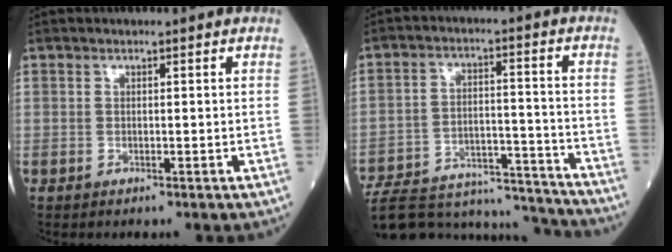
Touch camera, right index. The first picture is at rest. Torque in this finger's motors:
{"motor_torque": [-0.14, -0.58, -1.06, -0.21]}